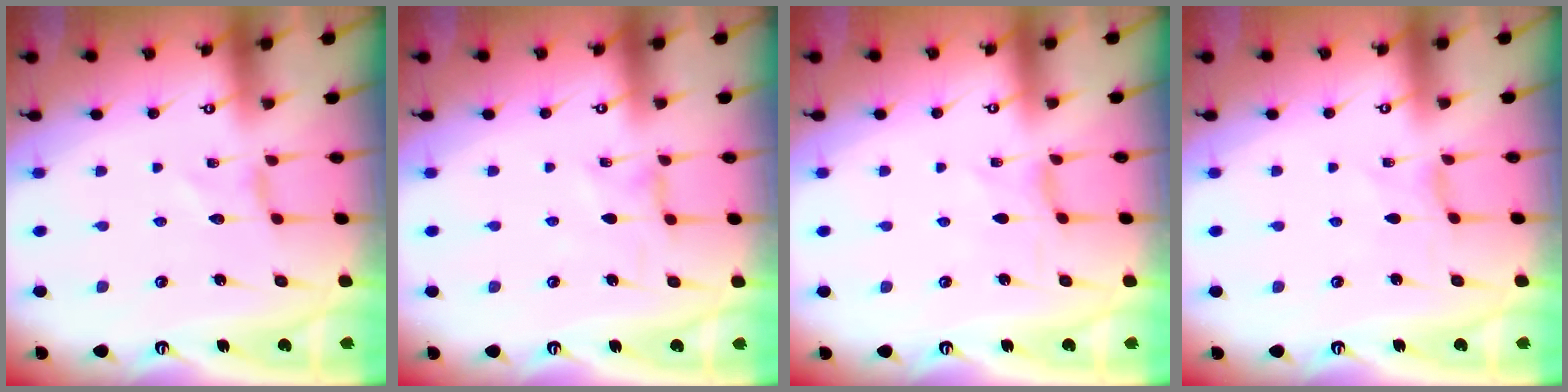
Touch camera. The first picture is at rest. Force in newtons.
{"total": 0.0}
{"total": 0.0}
{"total": 0.0}